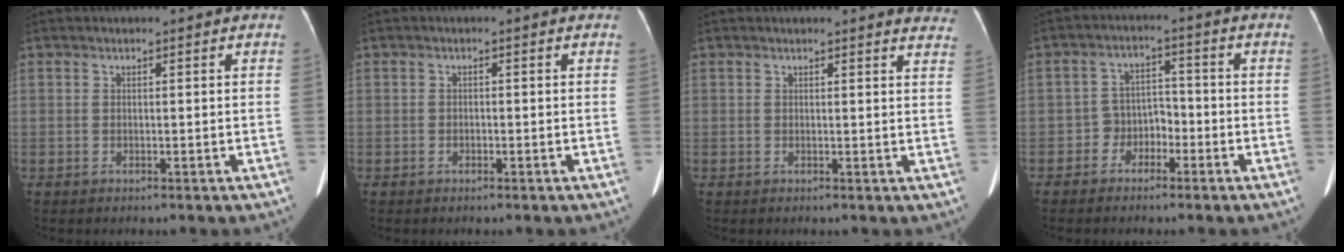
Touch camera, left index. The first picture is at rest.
{"total": 0.6, "force": [-0.4, 0.4, 0.2], "torque": [-0.004, 0.002, -0.007]}
{"total": 6.8, "force": [6.6, 1.1, 1.0], "torque": [0.016, -0.023, 0.036]}
{"total": 3.8, "force": [-2.2, 2.9, 1.3], "torque": [-0.022, 0.013, -0.042]}